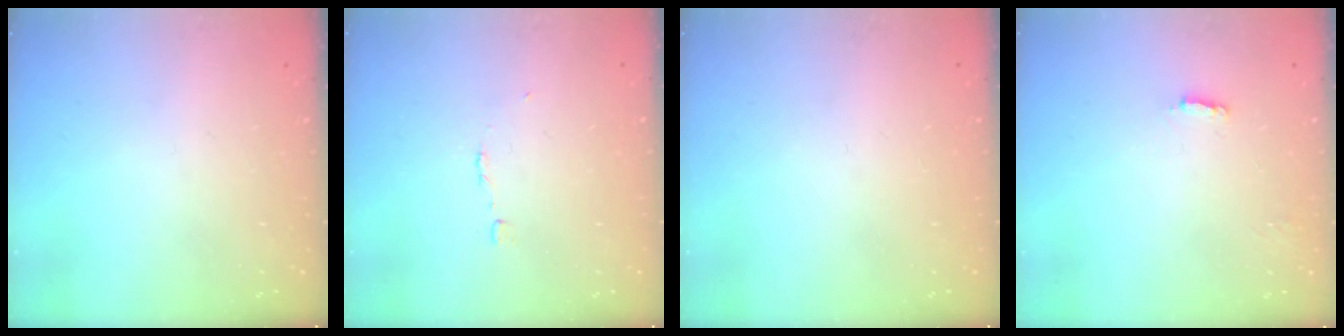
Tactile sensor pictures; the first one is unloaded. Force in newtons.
{"total": 2.7, "press": 2.7, "slide": 0.2}
{"total": 1.5, "press": 1.5, "slide": 0.1}
{"total": 2.2, "press": 2.2, "slide": 0.1}